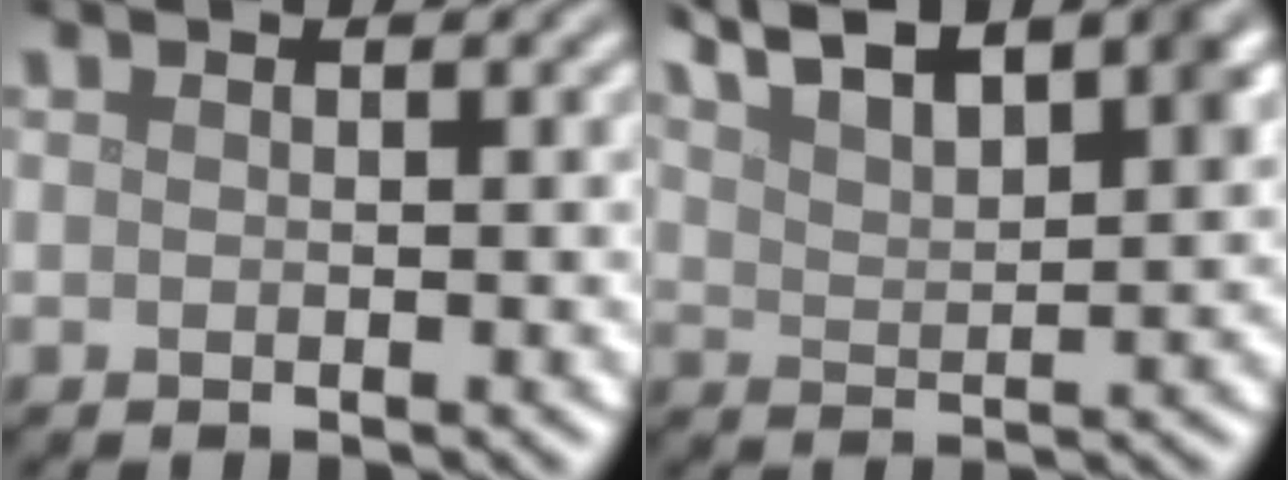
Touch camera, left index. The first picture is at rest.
{"total": 8.4, "force": [6.0, 2.5, 5.3], "torque": [-0.084, 0.025, 0.086]}